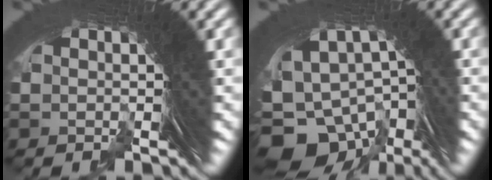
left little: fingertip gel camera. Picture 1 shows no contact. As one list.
[{"total": 10.2, "force": [0.0, 7.0, 7.3], "torque": [-0.112, 0.004, -0.002]}]